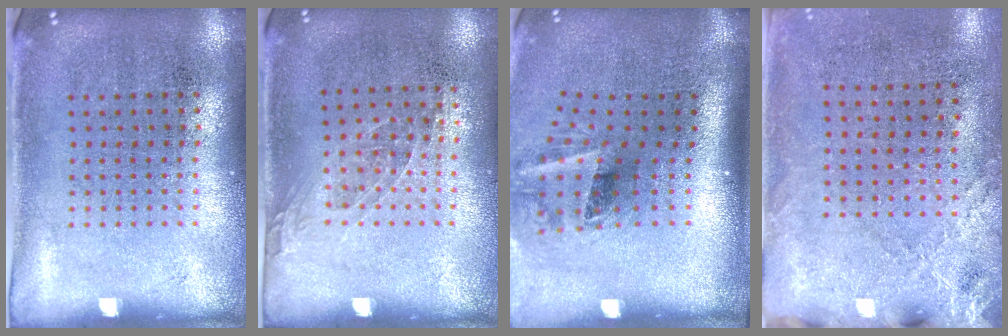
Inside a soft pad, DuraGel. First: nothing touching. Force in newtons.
{"total": 1.0, "press": 0.8, "slide": 0.6}
{"total": 2.1, "press": 1.3, "slide": 1.7}
{"total": 2.4, "press": 2.1, "slide": 1.2}